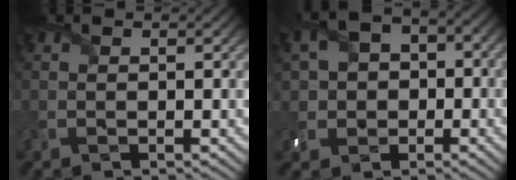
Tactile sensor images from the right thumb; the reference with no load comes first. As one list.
[{"total": 6.5, "force": [-0.2, 5.5, 3.5], "torque": [-0.084, 0.005, -0.011]}]